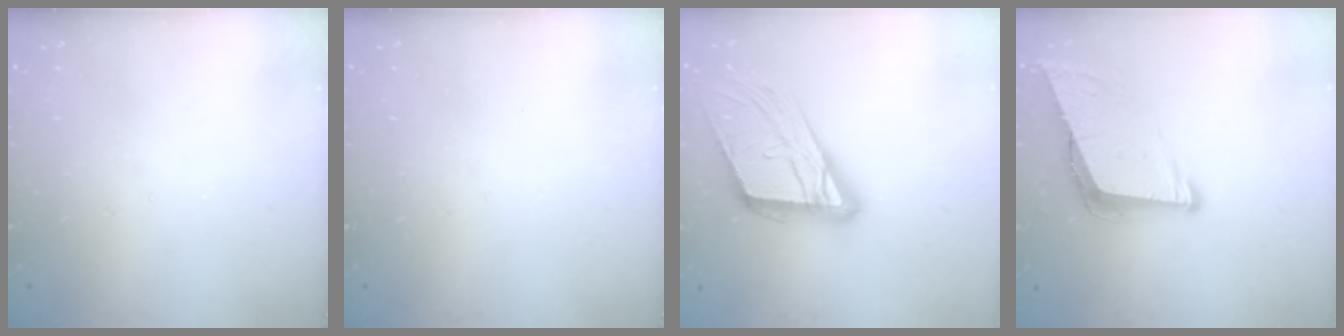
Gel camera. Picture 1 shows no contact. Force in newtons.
{"total": 0.0}
{"total": 18.4, "press": 18.1, "slide": 2.9}
{"total": 9.2, "press": 8.8, "slide": 2.7}